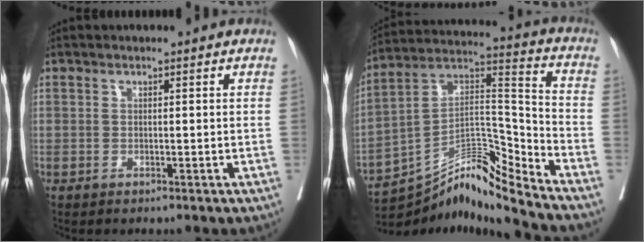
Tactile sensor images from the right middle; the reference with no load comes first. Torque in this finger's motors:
{"motor_torque": [-0.57, -1.12, -0.07, 0.00]}